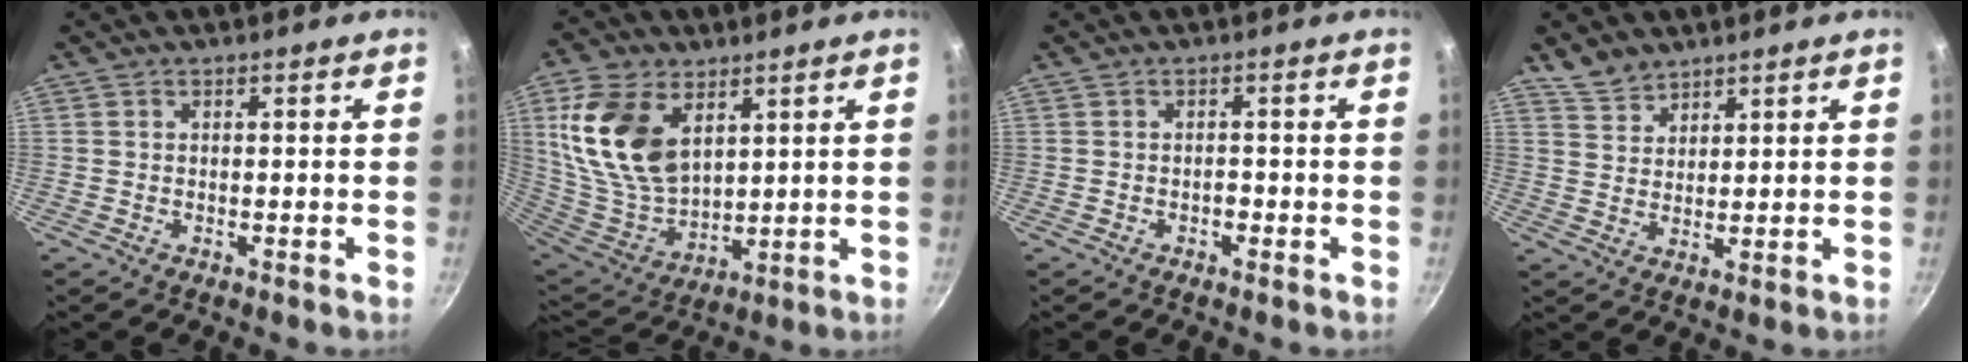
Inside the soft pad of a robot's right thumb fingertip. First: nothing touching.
{"total": 18.0, "force": [6.7, 11.2, 12.4], "torque": [-0.226, -0.034, 0.142]}
{"total": 0.9, "force": [-0.5, 0.6, 0.5], "torque": [-0.003, 0.008, -0.005]}
{"total": 4.9, "force": [4.1, 2.4, 1.0], "torque": [-0.005, -0.010, 0.084]}